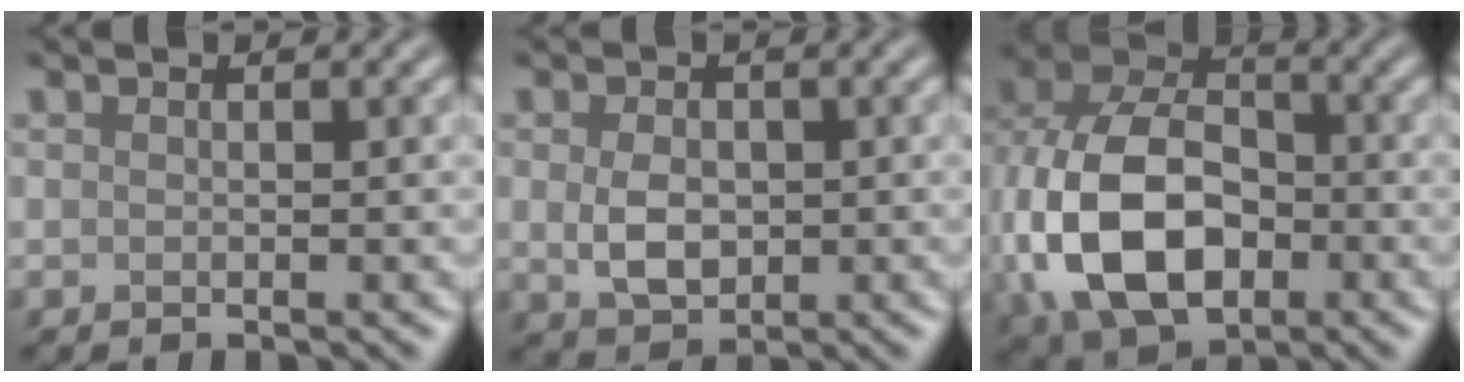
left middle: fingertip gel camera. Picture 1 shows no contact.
{"total": 3.4, "force": [-0.1, 2.4, 2.5], "torque": [-0.057, -0.002, -0.001]}
{"total": 13.4, "force": [-2.8, 9.0, 9.5], "torque": [-0.234, -0.022, -0.056]}